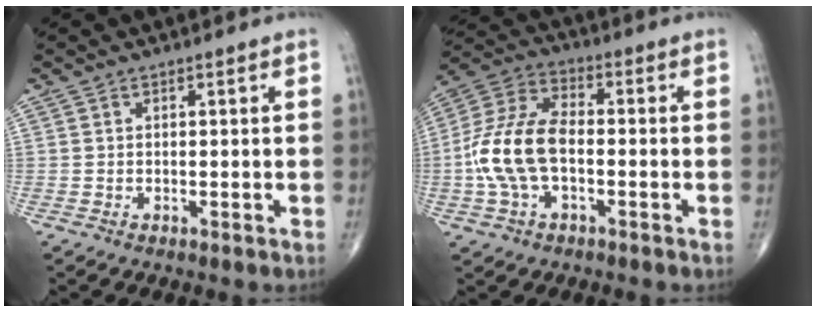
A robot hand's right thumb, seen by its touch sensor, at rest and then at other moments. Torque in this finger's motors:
{"motor_torque": [0.66, 1.32, 0.97, -0.84, 0.14]}